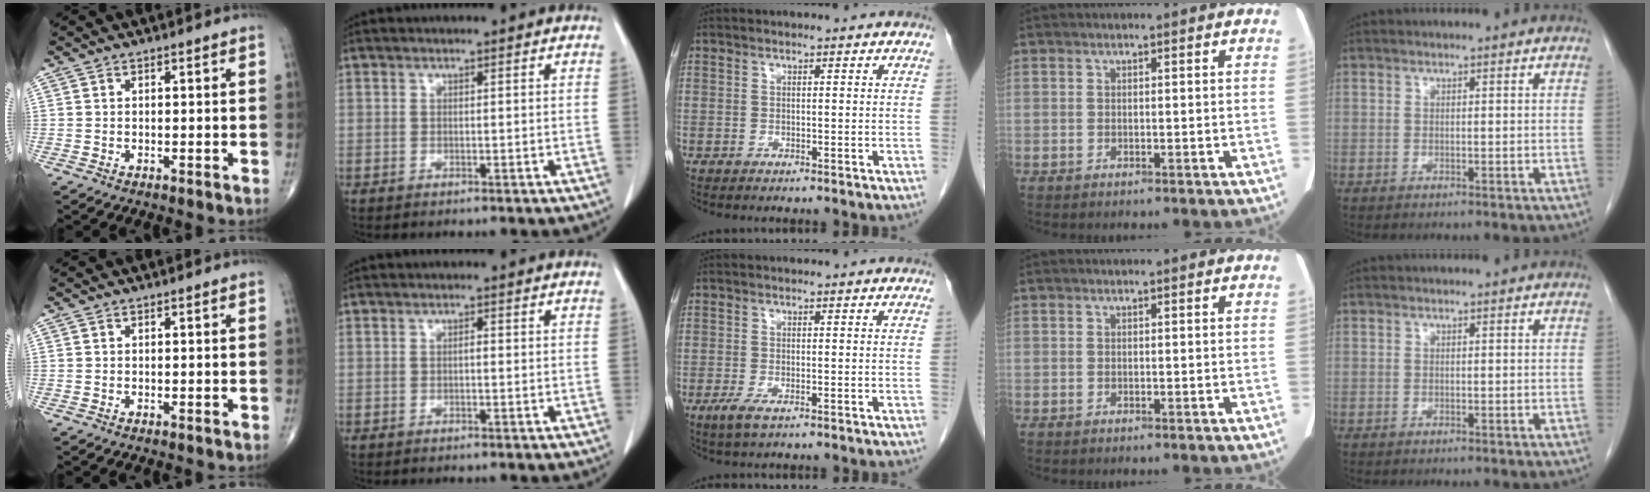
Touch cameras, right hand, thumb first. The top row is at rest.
{"index": {"total": 0.6, "force": [-0.1, 0.2, 0.5], "torque": [-0.011, 0.001, -0.002]}, "middle": {"total": 2.3, "force": [-1.2, 0.7, 1.9], "torque": [-0.043, -0.006, -0.022]}}